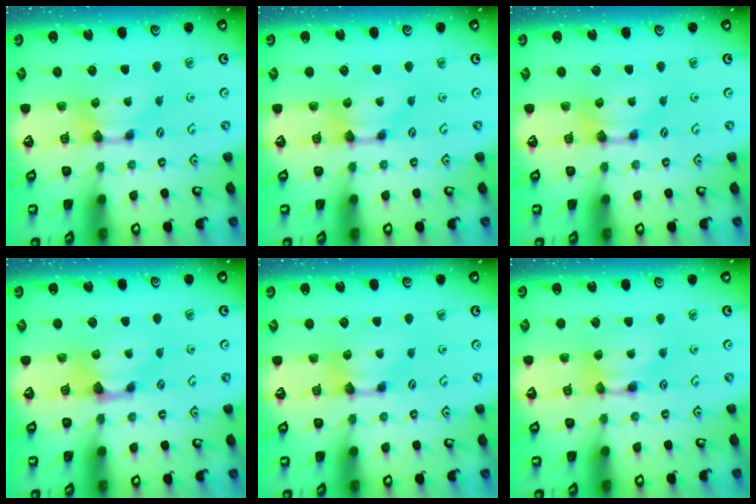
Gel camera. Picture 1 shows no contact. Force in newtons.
{"total": 0.0}
{"total": 0.0}
{"total": 0.6, "press": 0.1, "slide": 0.6}
{"total": 0.0}
{"total": 1.7, "press": 1.7, "slide": 0.1}